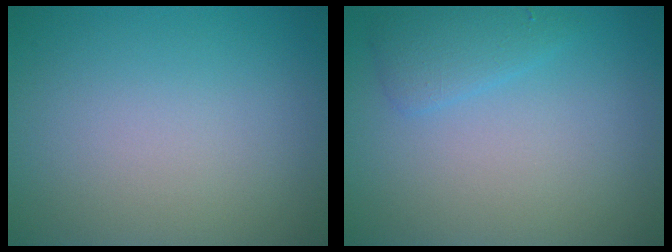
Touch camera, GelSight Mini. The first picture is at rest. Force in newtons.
{"total": 1.9, "press": 1.9, "slide": 0.1}